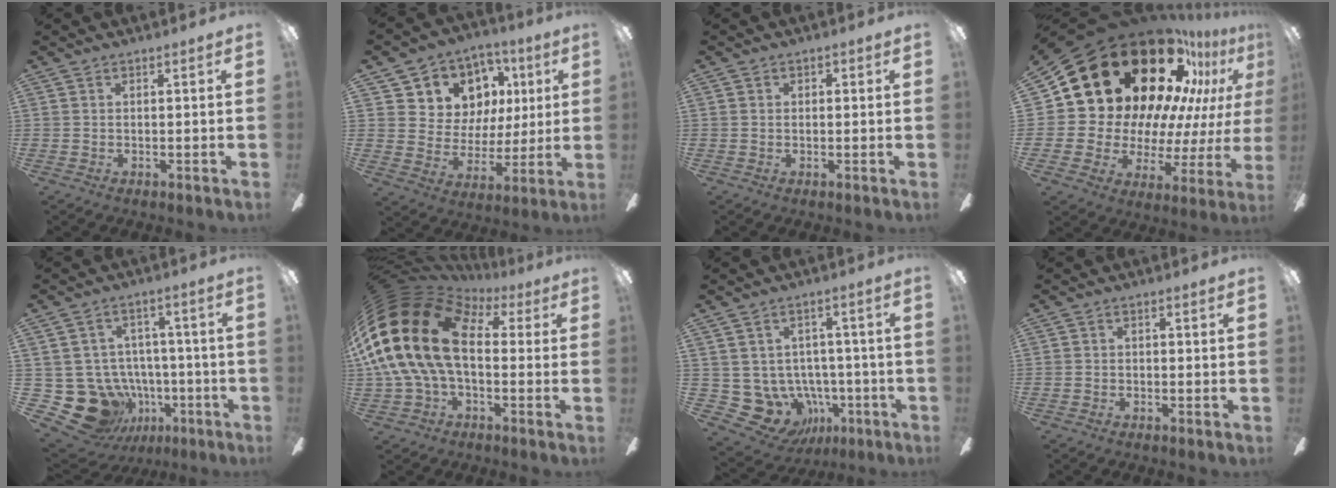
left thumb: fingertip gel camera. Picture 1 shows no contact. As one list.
[{"total": 11.1, "force": [5.0, 9.7, 1.9], "torque": [-0.056, -0.029, 0.106]}, {"total": 0.9, "force": [-0.1, 0.8, 0.3], "torque": [0.003, 0.002, -0.004]}, {"total": 29.8, "force": [17.8, 16.5, 17.5], "torque": [-0.271, -0.142, 0.344]}, {"total": 16.3, "force": [-6.2, 13.1, 7.4], "torque": [-0.155, 0.029, -0.079]}, {"total": 25.4, "force": [2.4, 16.3, 19.3], "torque": [-0.425, -0.004, 0.041]}, {"total": 10.4, "force": [-2.8, 9.1, 4.0], "torque": [-0.122, -0.001, -0.037]}, {"total": 1.0, "force": [-0.7, 0.5, 0.5], "torque": [-0.009, 0.004, -0.014]}]